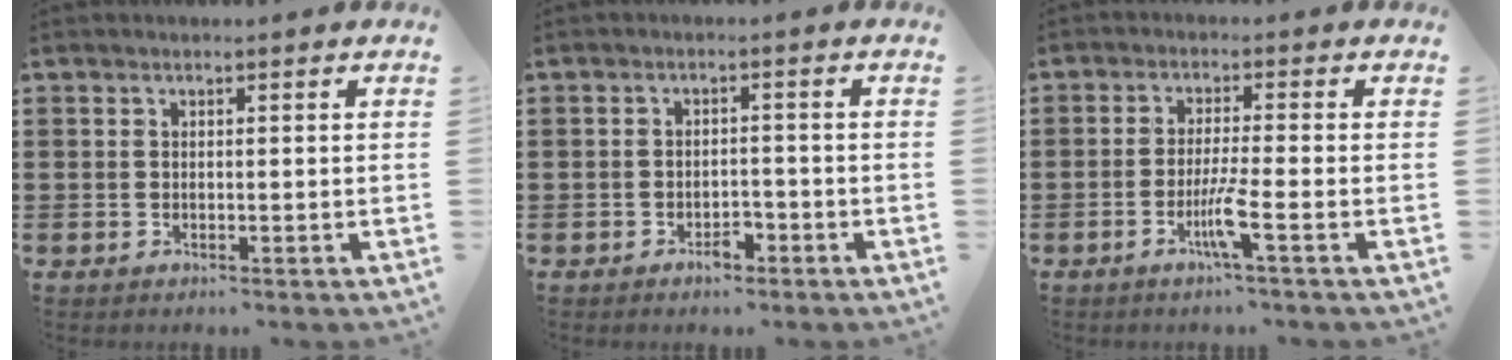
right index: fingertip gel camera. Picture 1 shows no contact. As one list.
[{"total": 2.3, "force": [-1.8, 1.0, 1.1], "torque": [-0.024, 0.000, -0.035]}, {"total": 4.8, "force": [-2.2, -0.7, 4.2], "torque": [-0.086, -0.022, -0.044]}]